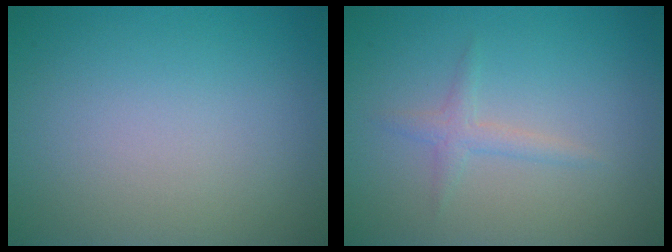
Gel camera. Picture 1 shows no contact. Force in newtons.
{"total": 1.5, "press": 1.5, "slide": 0.0}